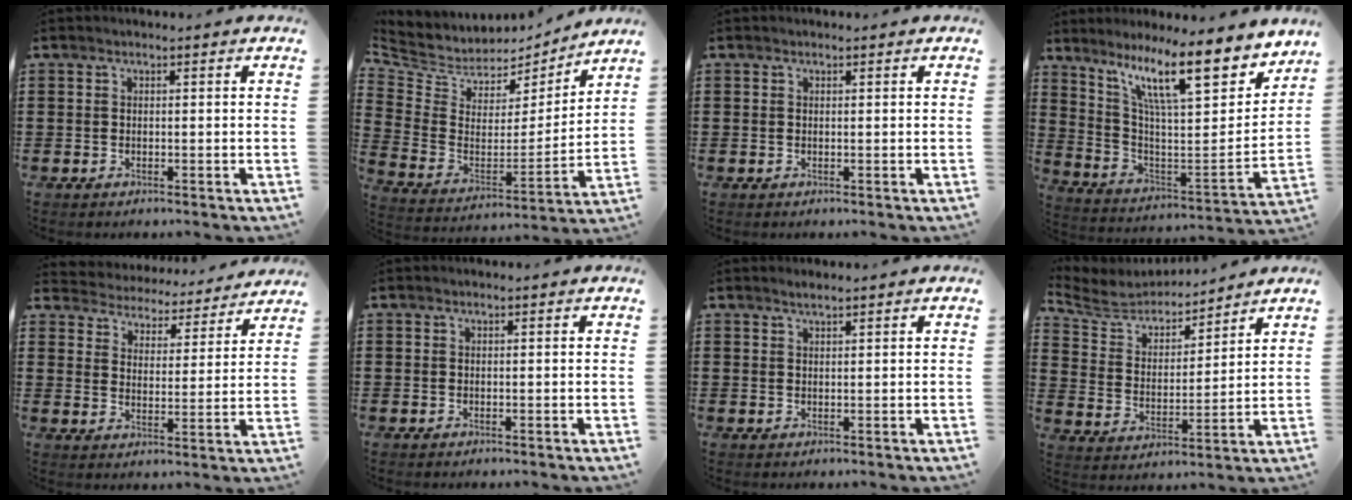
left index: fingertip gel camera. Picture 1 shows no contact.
{"total": 5.7, "force": [4.8, 3.1, 0.7], "torque": [-0.050, -0.041, 0.084]}
{"total": 0.0}
{"total": 14.1, "force": [9.3, 2.9, 10.2], "torque": [-0.190, -0.049, 0.152]}
{"total": 4.1, "force": [4.1, 0.0, -0.7], "torque": [-0.015, -0.038, 0.065]}
{"total": 0.0}
{"total": 1.2, "force": [1.1, 0.0, 0.6], "torque": [-0.011, 0.001, 0.019]}
{"total": 6.3, "force": [5.9, 1.9, 1.2], "torque": [-0.059, -0.033, 0.100]}